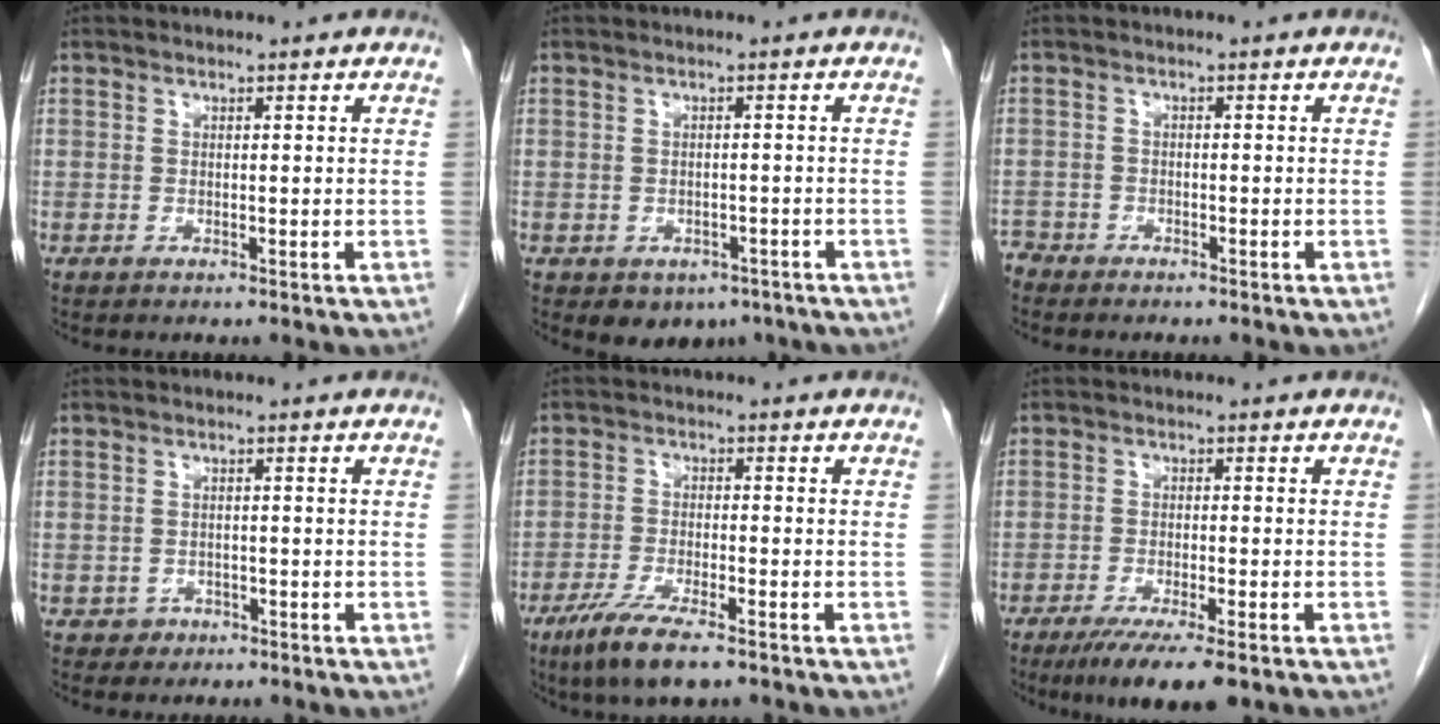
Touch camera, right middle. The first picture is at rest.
{"total": 7.4, "force": [-5.0, 4.6, 2.9], "torque": [-0.028, 0.009, -0.061]}
{"total": 2.8, "force": [-2.6, 0.9, 0.0], "torque": [-0.003, -0.003, -0.050]}
{"total": 1.6, "force": [-0.9, 1.4, -0.1], "torque": [0.005, 0.008, -0.011]}
{"total": 7.7, "force": [-5.2, 1.1, 5.5], "torque": [-0.102, -0.017, -0.088]}
{"total": 8.1, "force": [-5.5, 0.9, 5.9], "torque": [-0.088, -0.018, -0.084]}